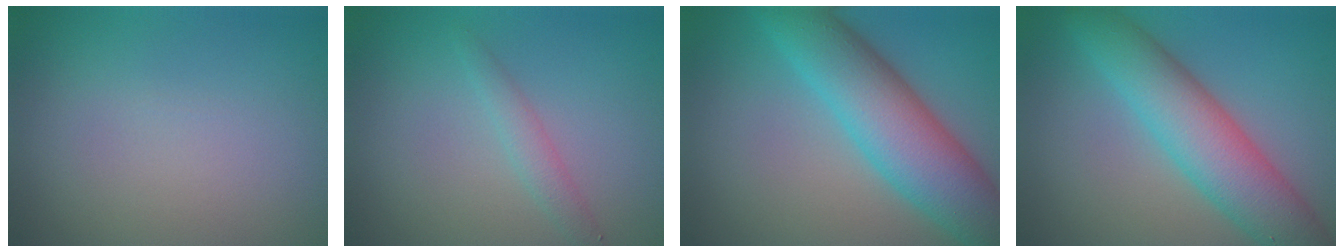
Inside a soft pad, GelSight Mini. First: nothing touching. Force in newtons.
{"total": 1.6, "press": 1.6, "slide": 0.0}
{"total": 8.9, "press": 8.9, "slide": 0.2}
{"total": 7.4, "press": 7.4, "slide": 0.2}